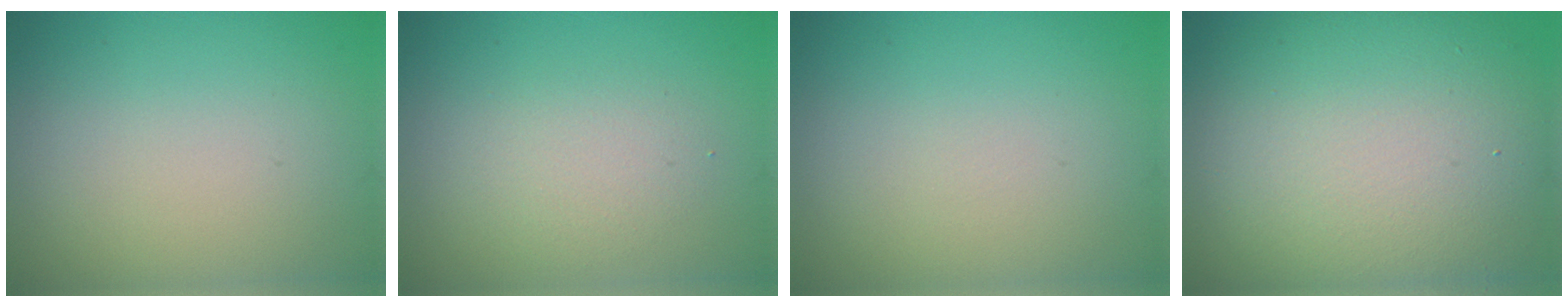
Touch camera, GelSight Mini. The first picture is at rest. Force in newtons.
{"total": 2.2, "press": 2.2, "slide": 0.0}
{"total": 0.0}
{"total": 13.8, "press": 13.8, "slide": 0.7}